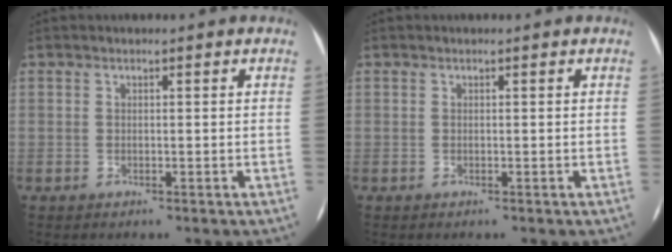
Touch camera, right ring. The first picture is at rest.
{"total": 0.0}